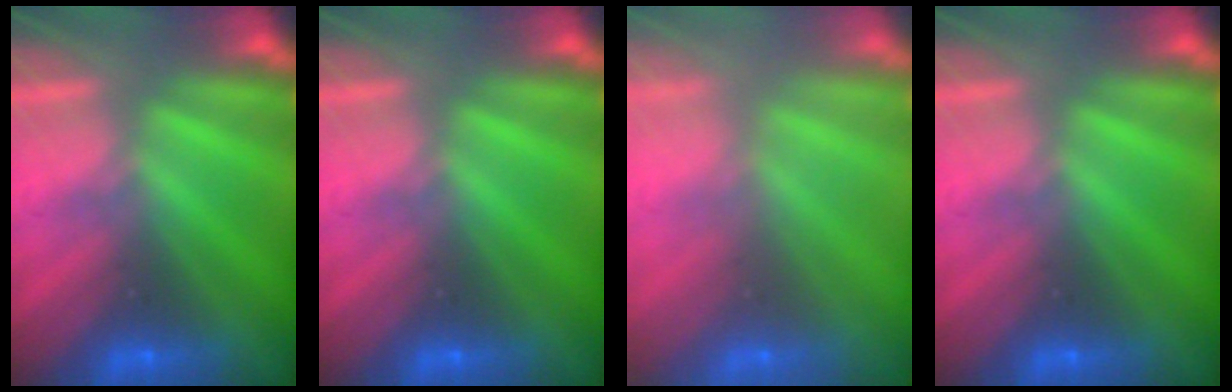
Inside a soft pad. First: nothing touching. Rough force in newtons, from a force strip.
{"total": 0.0}
{"total": 9.1}
{"total": 0.0}